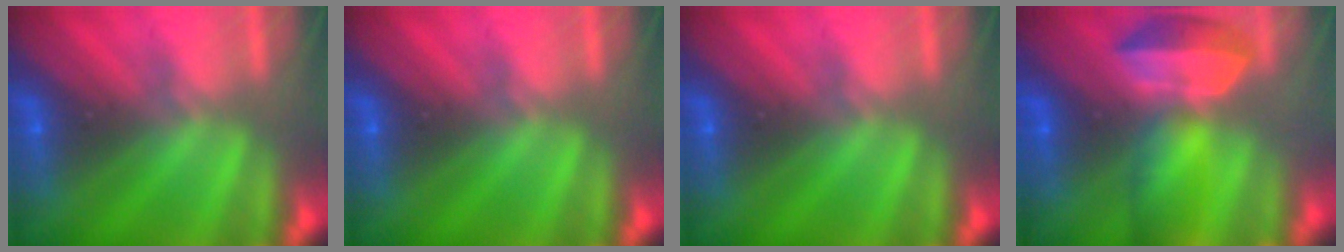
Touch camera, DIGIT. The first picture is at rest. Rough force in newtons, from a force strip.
{"total": 0.0}
{"total": 0.0}
{"total": 6.9}